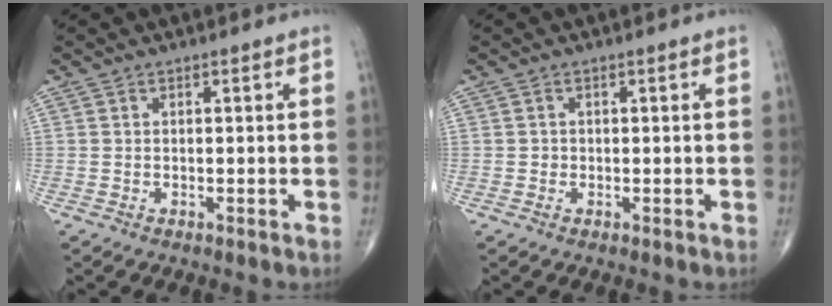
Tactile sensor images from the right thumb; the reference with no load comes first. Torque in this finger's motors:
{"motor_torque": [0.17, 0.02, 0.07, 0.01, -0.01]}